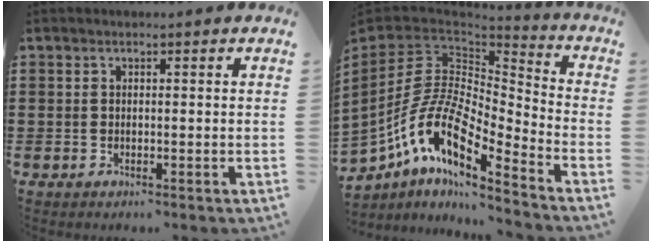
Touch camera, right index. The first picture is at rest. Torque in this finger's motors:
{"motor_torque": [2.14, 0.00, 0.38, 0.21]}